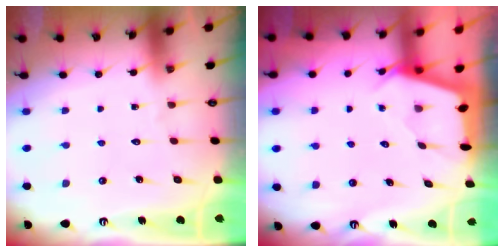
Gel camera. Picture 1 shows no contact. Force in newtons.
{"total": 2.4, "press": 2.4, "slide": 0.3}